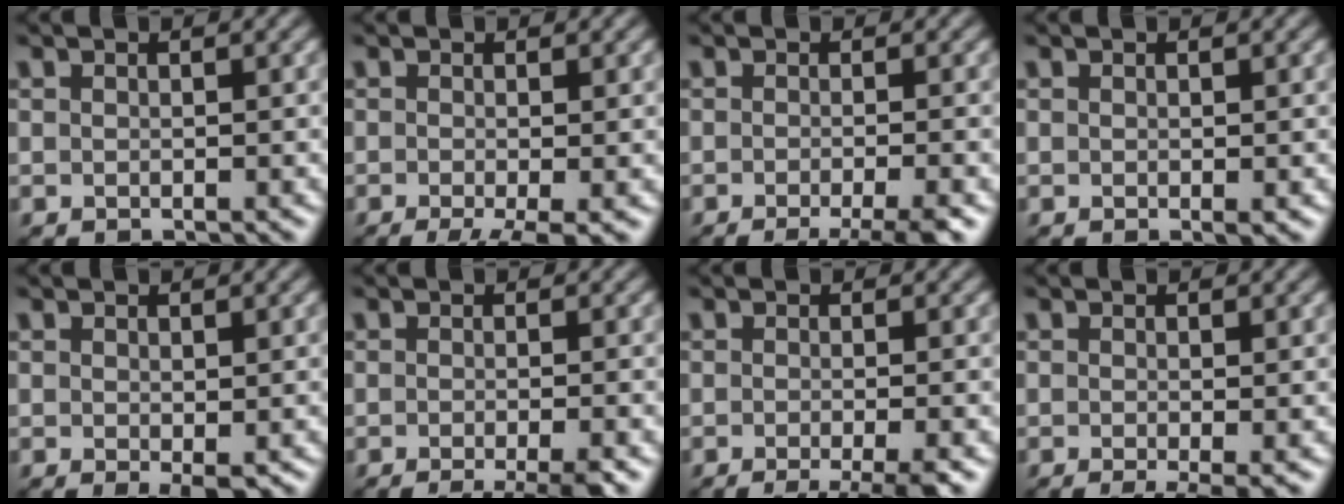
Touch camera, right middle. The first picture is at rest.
{"total": 3.9, "force": [-2.0, 0.8, 3.3], "torque": [-0.052, -0.008, -0.035]}
{"total": 4.6, "force": [-2.7, 0.9, 3.6], "torque": [-0.038, -0.003, -0.045]}
{"total": 0.5, "force": [-0.1, 0.0, 0.5], "torque": [-0.007, -0.002, -0.001]}
{"total": 1.5, "force": [-0.3, 0.4, 1.4], "torque": [-0.021, -0.006, -0.004]}
{"total": 4.3, "force": [-2.5, 0.8, 3.4], "torque": [-0.038, -0.004, -0.040]}
{"total": 4.6, "force": [-2.6, 0.9, 3.8], "torque": [-0.042, -0.005, -0.042]}
{"total": 3.0, "force": [-1.3, 0.5, 2.6], "torque": [-0.041, -0.010, -0.021]}